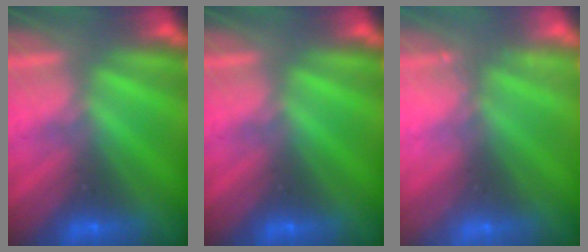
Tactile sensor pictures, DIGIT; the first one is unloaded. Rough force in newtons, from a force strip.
{"total": 0.0}
{"total": 2.6}